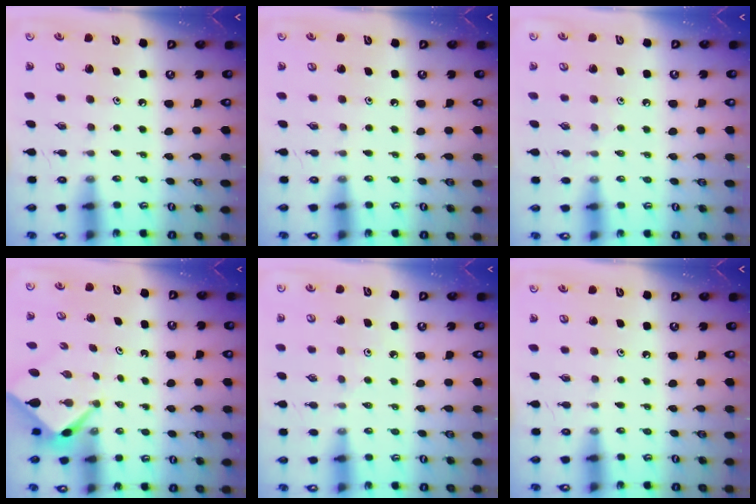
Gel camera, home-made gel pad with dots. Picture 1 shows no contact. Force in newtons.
{"total": 0.0}
{"total": 4.7, "press": 4.6, "slide": 0.7}
{"total": 2.5, "press": 2.5, "slide": 0.2}
{"total": 3.6, "press": 3.5, "slide": 0.7}
{"total": 0.0}